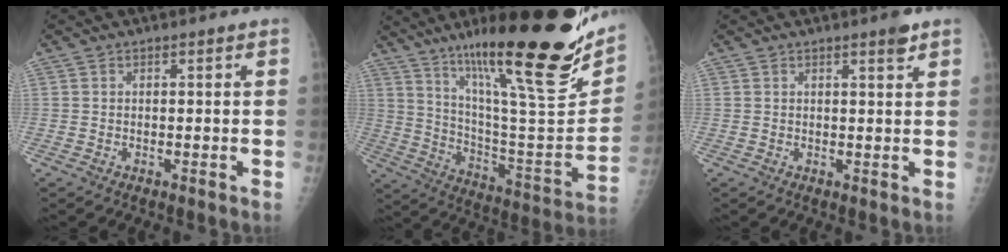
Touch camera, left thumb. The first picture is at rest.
{"total": 30.8, "force": [19.7, 5.2, 23.0], "torque": [-0.334, -0.081, 0.325]}
{"total": 2.0, "force": [1.4, 0.2, 1.4], "torque": [-0.019, -0.009, 0.020]}